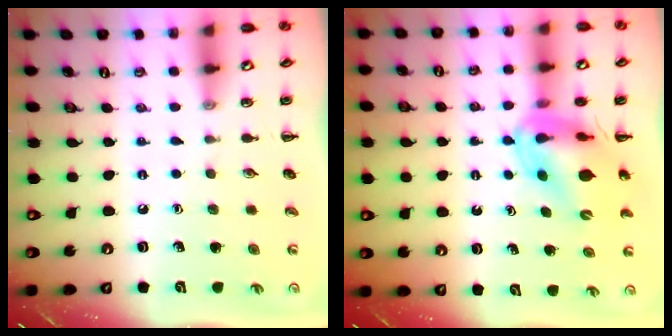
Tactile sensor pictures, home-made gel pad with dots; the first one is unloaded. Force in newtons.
{"total": 13.2, "press": 12.7, "slide": 3.6}